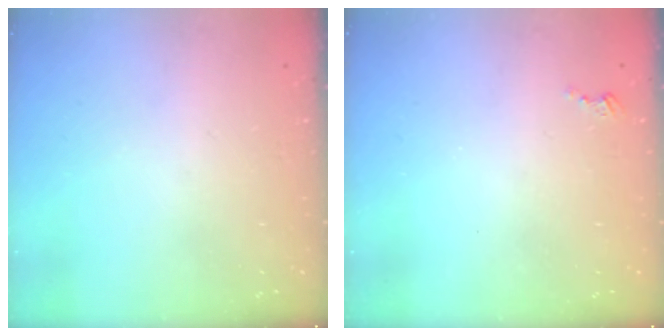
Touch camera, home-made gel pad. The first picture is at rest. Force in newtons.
{"total": 2.5, "press": 2.5, "slide": 0.3}